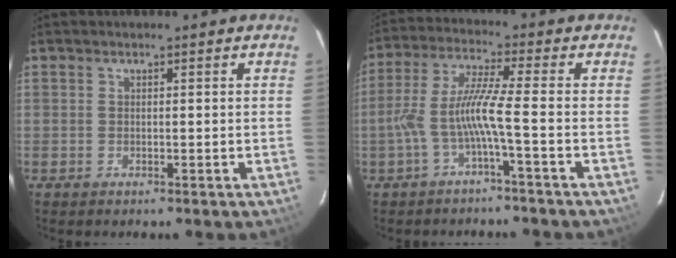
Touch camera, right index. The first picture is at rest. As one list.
[{"total": 7.3, "force": [-2.9, -0.9, 6.6], "torque": [-0.152, 0.005, -0.054]}]